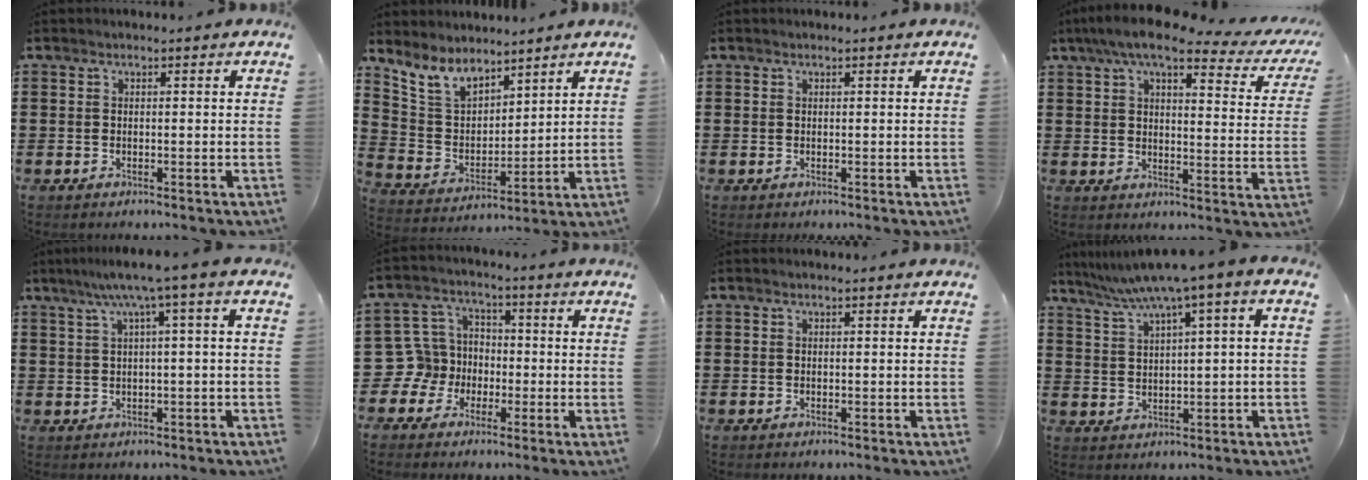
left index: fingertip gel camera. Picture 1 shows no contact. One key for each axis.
{"total": 7.6, "fx": 6.5, "fy": 3.3, "fz": 2.2, "tx": -0.076, "ty": -0.026, "tz": 0.121}
{"total": 0.0}
{"total": 8.4, "fx": 6.4, "fy": 1.3, "fz": 5.3, "tx": -0.109, "ty": -0.025, "tz": 0.106}
{"total": 4.8, "fx": 1.3, "fy": -0.3, "fz": 4.6, "tx": -0.091, "ty": -0.003, "tz": 0.016}
{"total": 7.6, "fx": -1.6, "fy": 7.1, "fz": 1.9, "tx": -0.097, "ty": -0.005, "tz": -0.034}
{"total": 0.0}
{"total": 5.1, "fx": 2.9, "fy": 0.0, "fz": 4.2, "tx": -0.088, "ty": -0.016, "tz": 0.043}